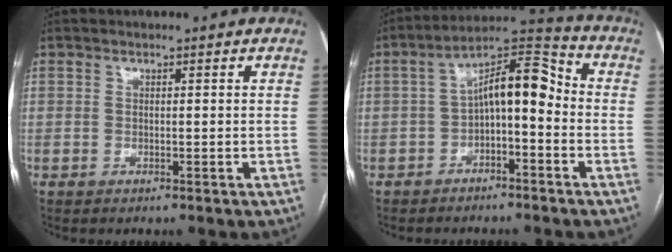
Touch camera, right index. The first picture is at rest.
{"total": 9.9, "force": [-1.1, 3.4, 9.2], "torque": [-0.152, 0.044, -0.020]}